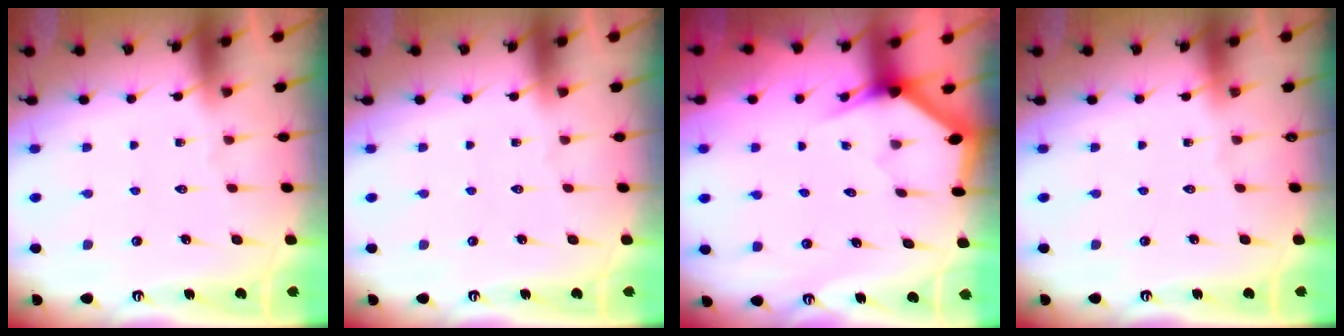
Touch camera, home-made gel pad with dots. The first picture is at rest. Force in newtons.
{"total": 0.0}
{"total": 3.1, "press": 3.1, "slide": 0.1}
{"total": 0.0}